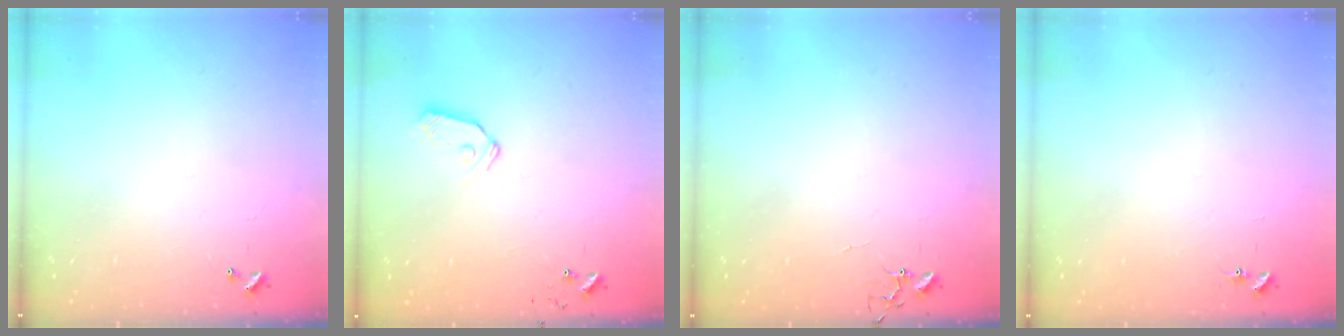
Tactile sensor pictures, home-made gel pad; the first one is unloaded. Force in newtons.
{"total": 7.2, "press": 7.2, "slide": 0.3}
{"total": 4.0, "press": 4.0, "slide": 0.3}
{"total": 6.8, "press": 6.7, "slide": 0.5}